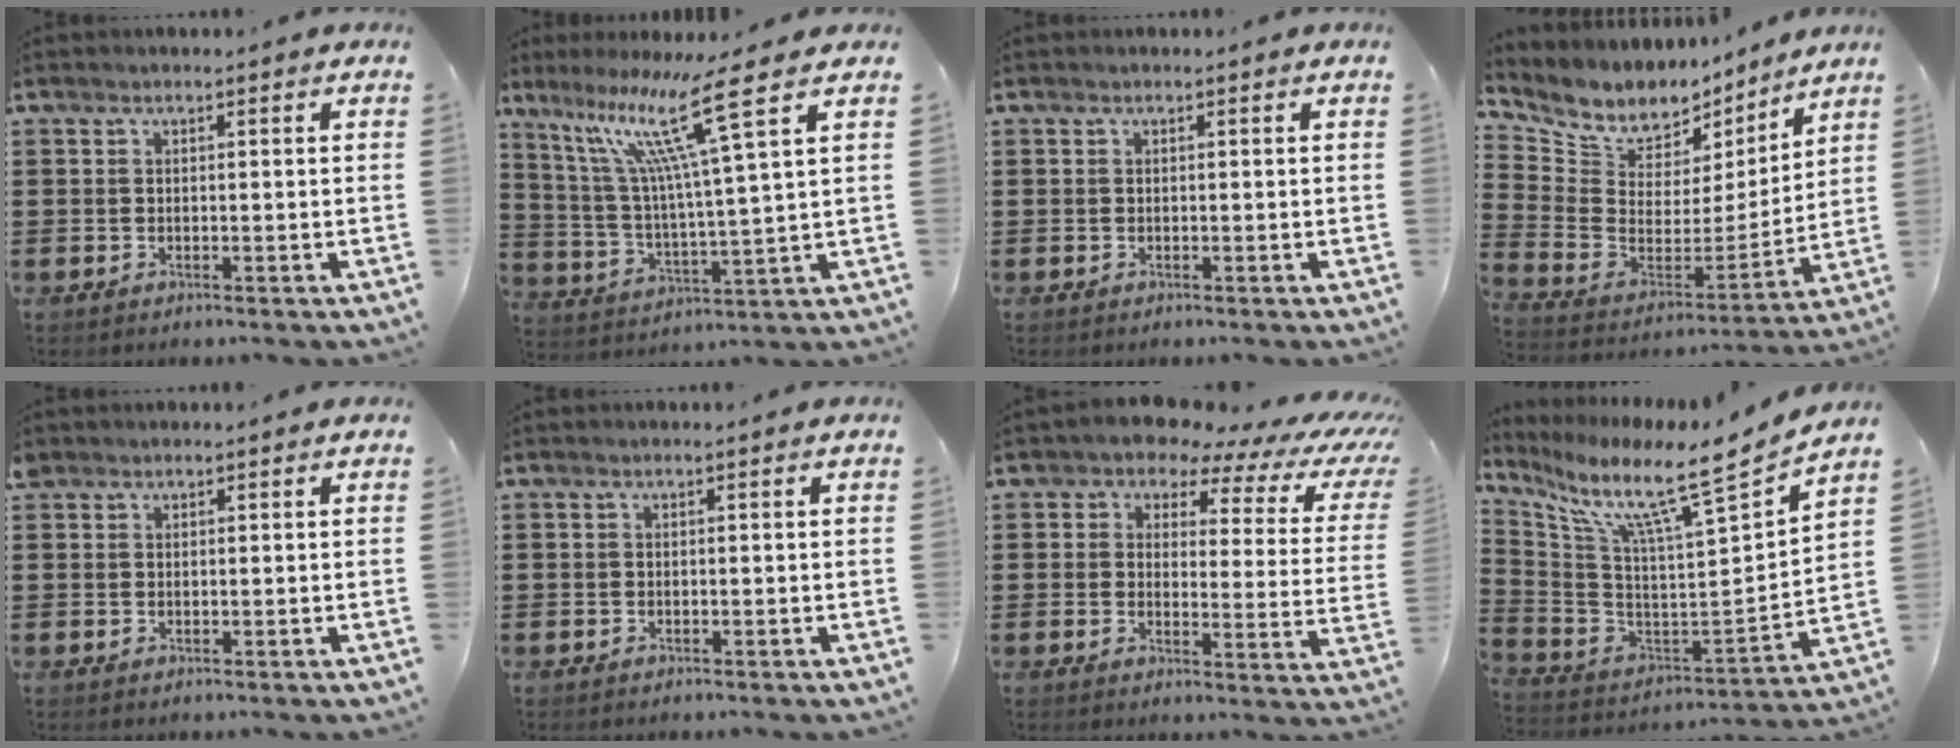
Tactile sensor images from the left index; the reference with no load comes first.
{"total": 13.4, "force": [8.0, -0.3, 10.8], "torque": [-0.221, -0.026, 0.122]}
{"total": 0.0}
{"total": 7.1, "force": [5.8, 3.8, 1.2], "torque": [-0.068, -0.045, 0.105]}
{"total": 0.9, "force": [0.8, 0.5, 0.2], "torque": [-0.008, 0.003, 0.015]}
{"total": 0.0}
{"total": 5.0, "force": [4.0, 2.1, 2.2], "torque": [-0.055, -0.023, 0.061]}
{"total": 9.6, "force": [7.4, 0.4, 6.1], "torque": [-0.134, -0.070, 0.108]}